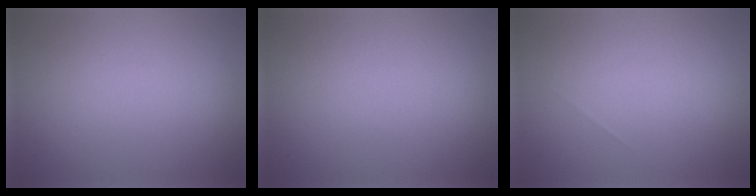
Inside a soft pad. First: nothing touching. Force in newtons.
{"total": 0.0}
{"total": 0.0}